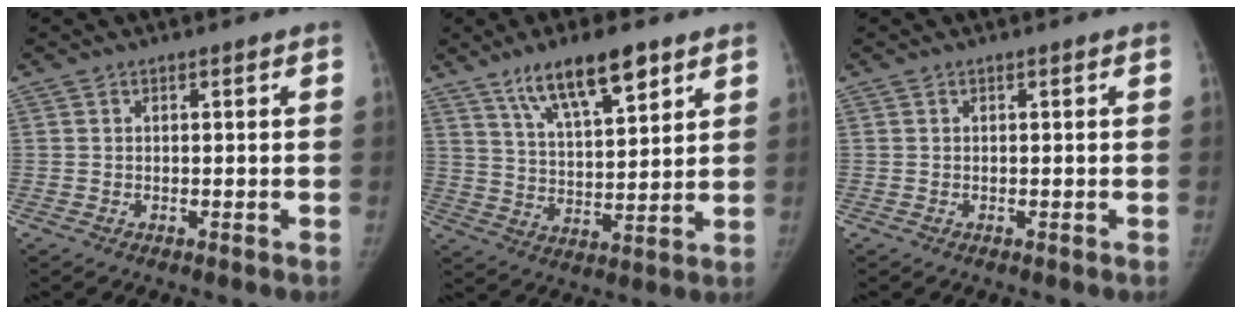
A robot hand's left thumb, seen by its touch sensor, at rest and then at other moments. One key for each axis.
{"total": 13.1, "fx": 8.4, "fy": 4.1, "fz": 9.2, "tx": -0.138, "ty": -0.037, "tz": 0.152}
{"total": 0.0}